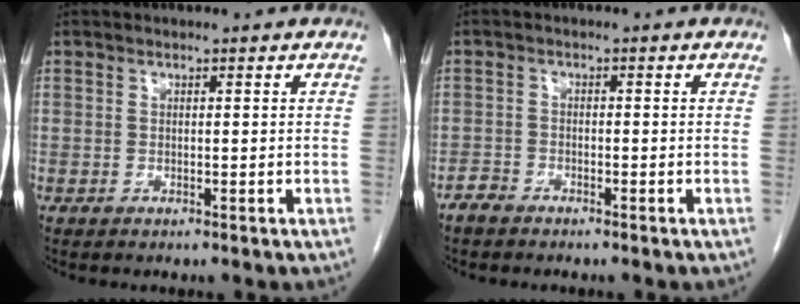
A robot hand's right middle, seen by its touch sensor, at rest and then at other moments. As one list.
[{"total": 1.9, "force": [-1.7, 0.7, 0.4], "torque": [-0.014, 0.000, -0.031]}]